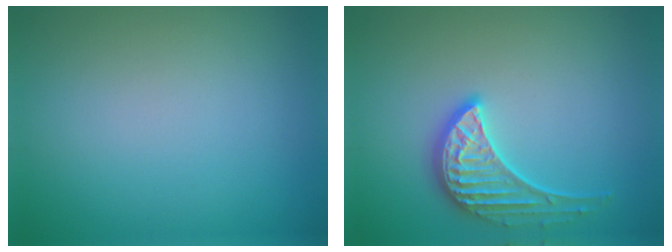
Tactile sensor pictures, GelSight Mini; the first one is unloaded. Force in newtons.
{"total": 3.3, "press": 3.2, "slide": 0.9}